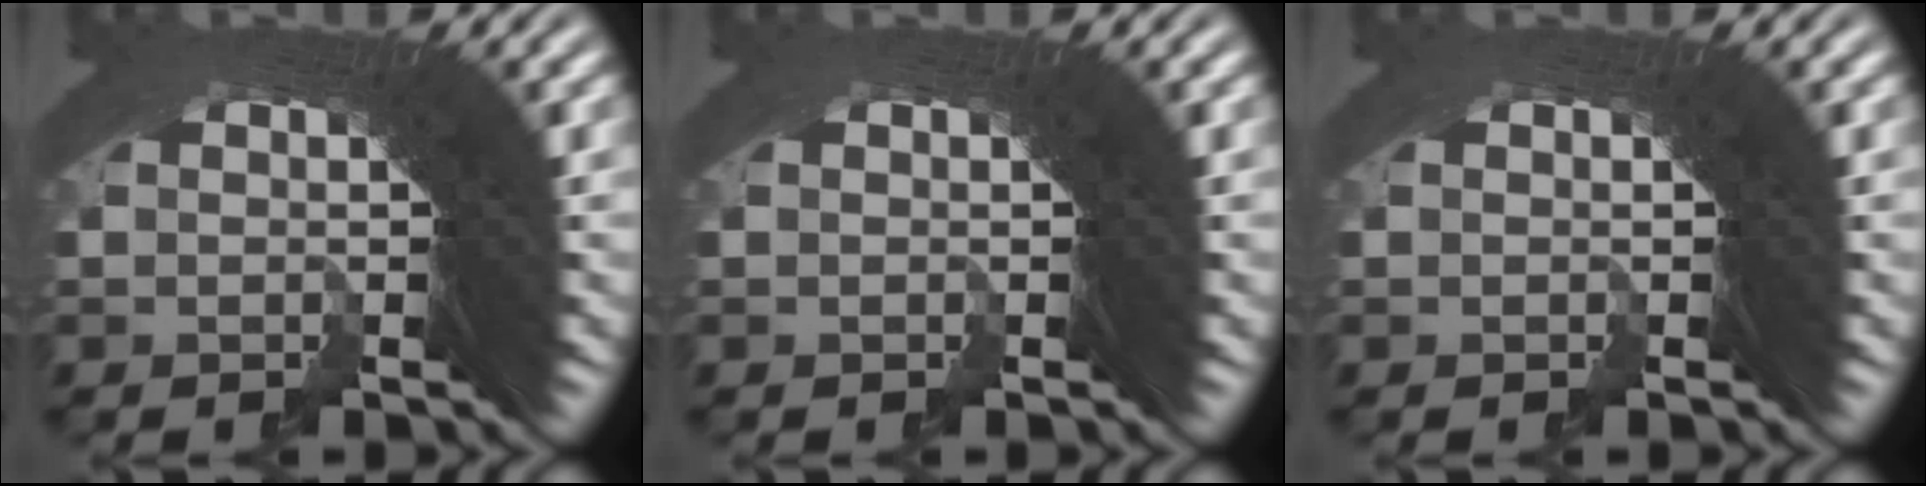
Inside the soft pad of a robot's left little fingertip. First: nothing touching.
{"total": 0.0}
{"total": 0.0}